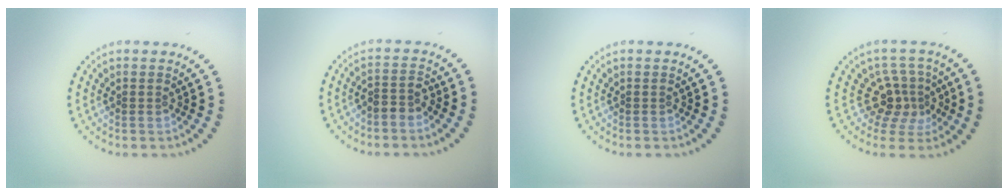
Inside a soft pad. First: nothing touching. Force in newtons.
{"total": 1.8, "press": 1.4, "slide": 1.1}
{"total": 0.0}
{"total": 3.3, "press": 2.4, "slide": 2.3}